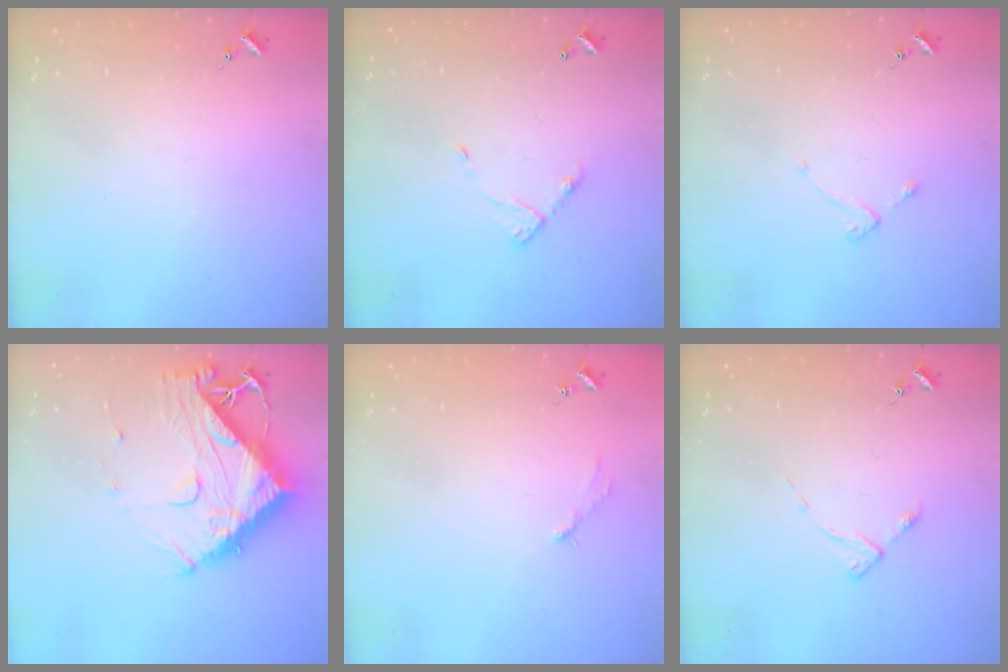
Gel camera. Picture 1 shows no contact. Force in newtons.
{"total": 7.3, "press": 7.3, "slide": 0.6}
{"total": 2.7, "press": 2.6, "slide": 0.5}
{"total": 14.2, "press": 14.1, "slide": 1.2}
{"total": 2.9, "press": 2.9, "slide": 0.4}
{"total": 3.1, "press": 3.1, "slide": 0.4}